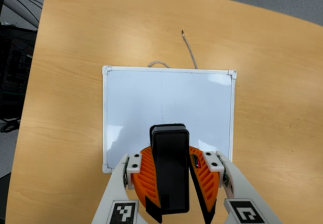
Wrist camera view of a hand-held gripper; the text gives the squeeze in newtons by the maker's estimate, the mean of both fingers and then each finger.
{"total": 10.0, "left": 10.4, "right": 9.6}